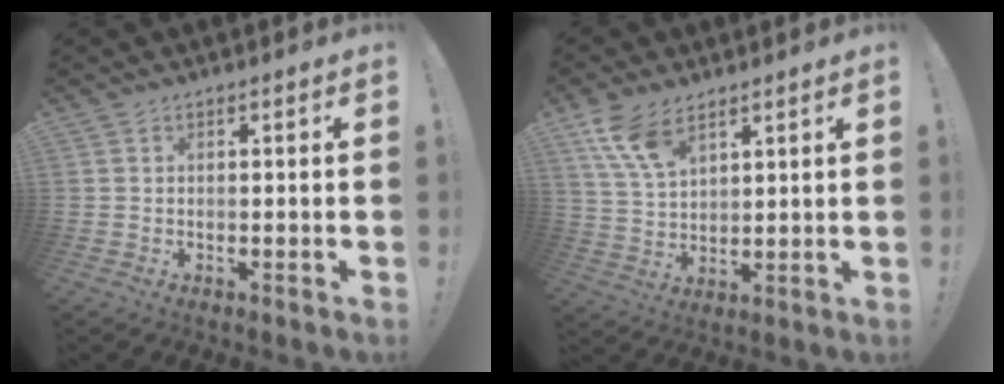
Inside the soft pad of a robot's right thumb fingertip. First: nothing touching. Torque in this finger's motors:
{"motor_torque": [1.17, 1.51, 0.86, 0.62, 0.08]}